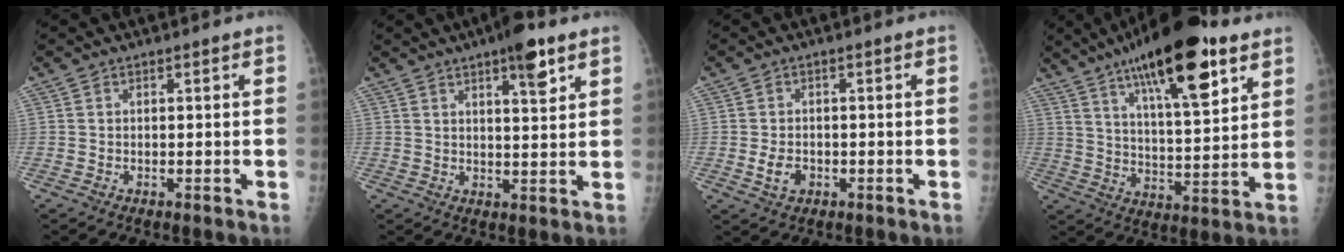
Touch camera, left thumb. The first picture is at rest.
{"total": 7.2, "force": [4.3, 1.8, 5.6], "torque": [-0.072, -0.020, 0.060]}
{"total": 3.5, "force": [-1.0, 2.5, 2.2], "torque": [-0.034, 0.002, -0.013]}
{"total": 21.3, "force": [11.9, 6.3, 16.5], "torque": [-0.243, -0.038, 0.192]}